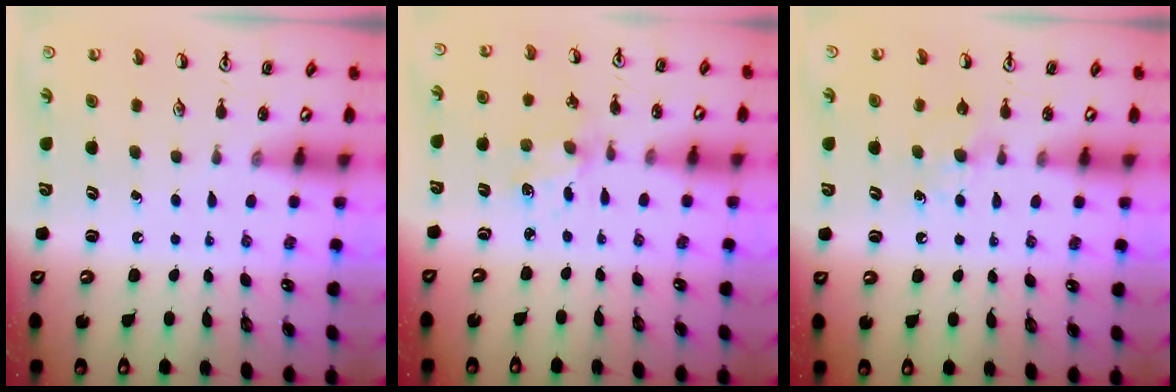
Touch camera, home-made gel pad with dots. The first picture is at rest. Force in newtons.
{"total": 2.7, "press": 2.6, "slide": 0.4}
{"total": 6.1, "press": 6.0, "slide": 0.7}